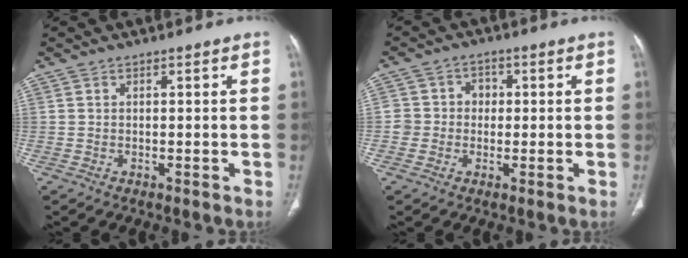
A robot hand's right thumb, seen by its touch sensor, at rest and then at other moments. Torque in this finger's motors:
{"motor_torque": [0.68, 0.60, 0.19, 0.35, 0.00]}